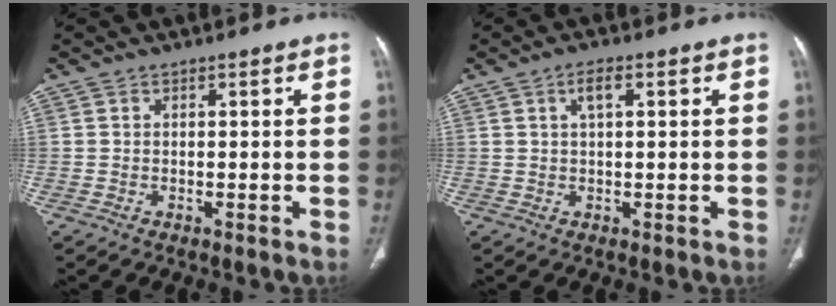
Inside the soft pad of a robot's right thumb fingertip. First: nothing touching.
{"total": 3.0, "force": [1.1, 1.2, 2.5], "torque": [-0.046, 0.004, 0.021]}